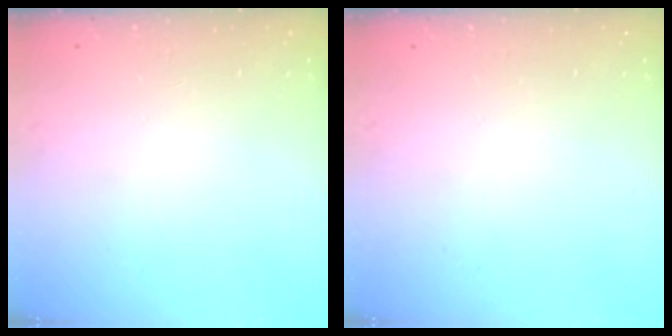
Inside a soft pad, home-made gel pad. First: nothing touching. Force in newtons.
{"total": 0.0}